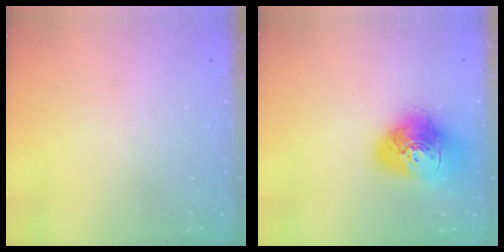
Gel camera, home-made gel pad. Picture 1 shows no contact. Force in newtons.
{"total": 17.5, "press": 17.4, "slide": 2.0}